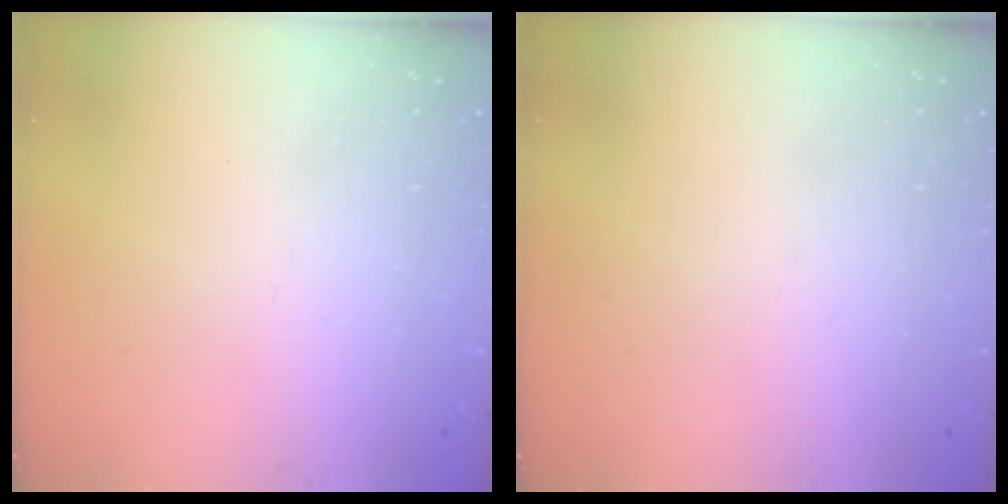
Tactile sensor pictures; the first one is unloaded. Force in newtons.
{"total": 0.0}